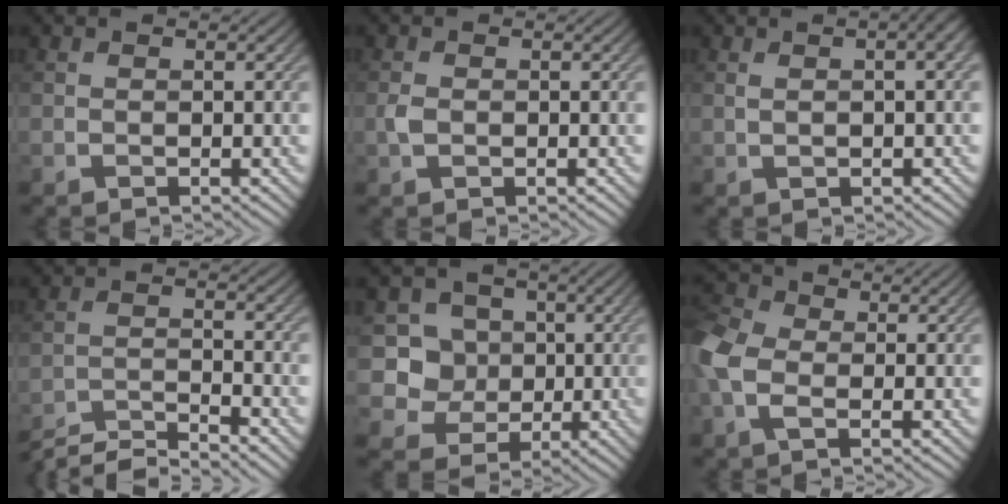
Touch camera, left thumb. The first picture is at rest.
{"total": 1.4, "force": [-0.3, 0.9, 1.0], "torque": [-0.027, 0.000, -0.008]}
{"total": 4.9, "force": [1.7, 1.8, 4.3], "torque": [-0.045, 0.017, 0.007]}
{"total": 6.5, "force": [-6.0, 0.7, 2.5], "torque": [-0.051, 0.003, -0.113]}
{"total": 6.5, "force": [0.6, 6.1, 2.3], "torque": [-0.061, -0.009, -0.003]}
{"total": 7.4, "force": [-1.3, 4.7, 5.6], "torque": [-0.168, 0.001, -0.041]}